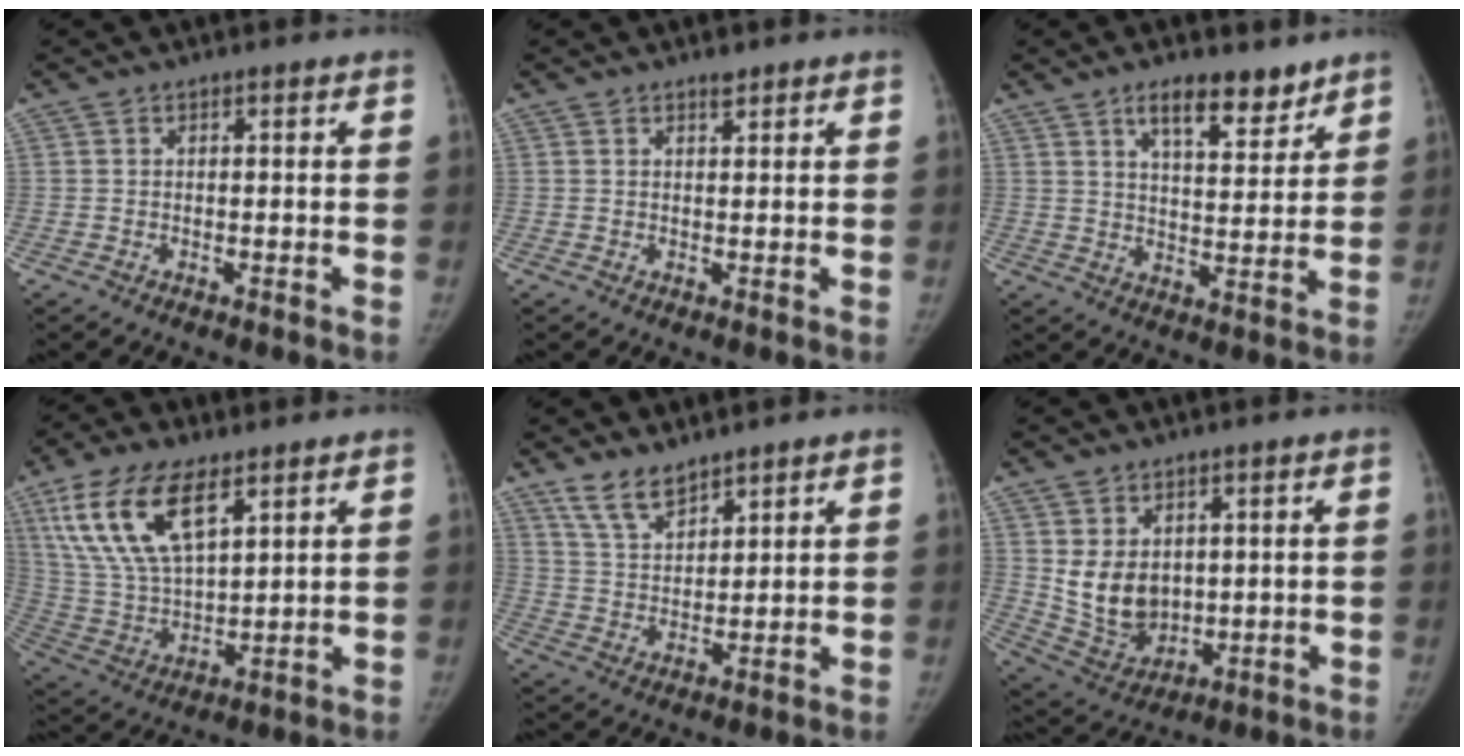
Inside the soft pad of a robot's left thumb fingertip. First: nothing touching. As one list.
[{"total": 1.2, "force": [1.0, 0.5, 0.5], "torque": [-0.004, -0.007, 0.016]}, {"total": 9.2, "force": [6.5, 3.5, 5.5], "torque": [-0.062, -0.045, 0.106]}, {"total": 17.3, "force": [8.8, 7.8, 12.7], "torque": [-0.236, -0.024, 0.174]}, {"total": 6.6, "force": [5.4, 2.7, 2.8], "torque": [-0.035, -0.035, 0.112]}, {"total": 10.0, "force": [1.8, 7.5, 6.4], "torque": [-0.084, -0.023, 0.060]}]